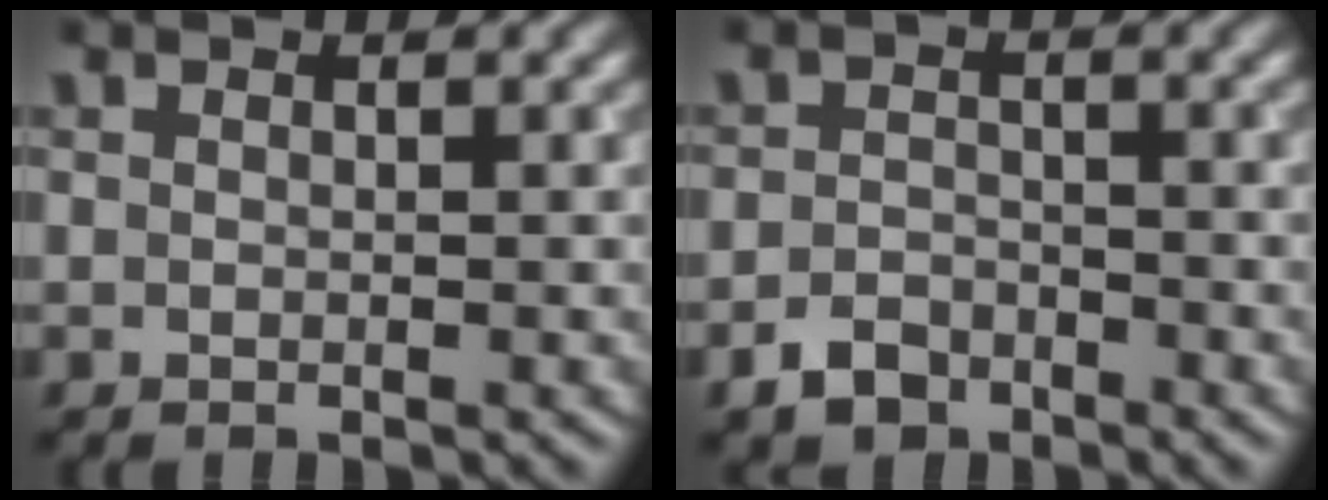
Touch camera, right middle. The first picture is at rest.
{"total": 2.4, "force": [-1.9, 1.3, 0.6], "torque": [-0.012, 0.002, -0.040]}